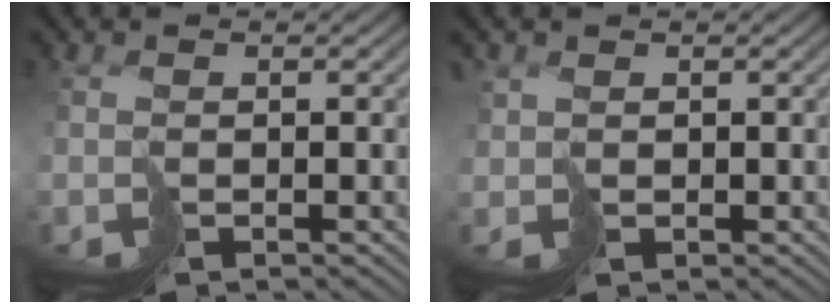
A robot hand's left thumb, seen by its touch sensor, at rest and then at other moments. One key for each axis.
{"total": 1.4, "fx": 1.0, "fy": 0.9, "fz": 0.2, "tx": -0.016, "ty": -0.001, "tz": 0.020}